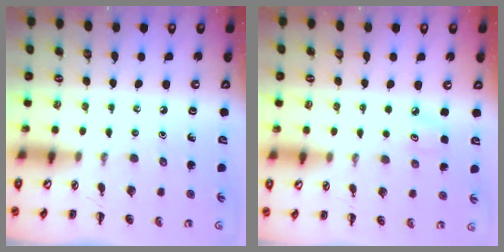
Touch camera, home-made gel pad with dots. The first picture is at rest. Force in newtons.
{"total": 5.4, "press": 5.2, "slide": 1.7}